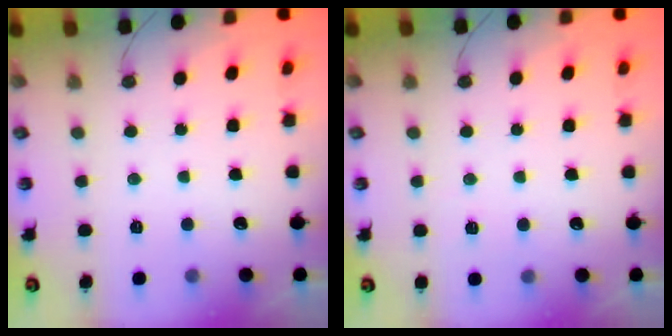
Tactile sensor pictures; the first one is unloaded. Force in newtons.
{"total": 2.4, "press": 2.3, "slide": 0.6}